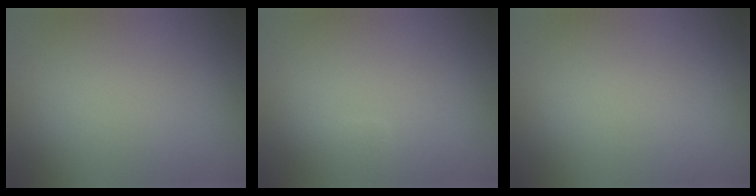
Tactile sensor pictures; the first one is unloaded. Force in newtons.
{"total": 0.9, "press": 0.9, "slide": 0.0}
{"total": 0.0}